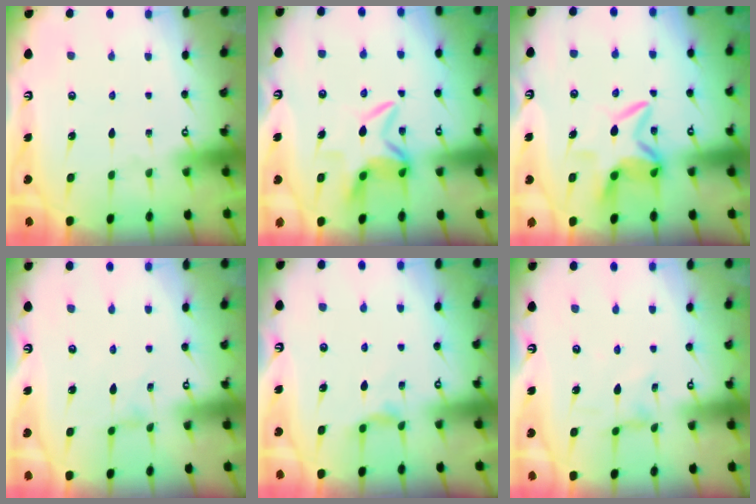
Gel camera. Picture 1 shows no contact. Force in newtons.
{"total": 6.5, "press": 6.3, "slide": 1.7}
{"total": 6.4, "press": 6.4, "slide": 0.7}
{"total": 0.0}
{"total": 4.3, "press": 4.2, "slide": 0.7}
{"total": 0.0}